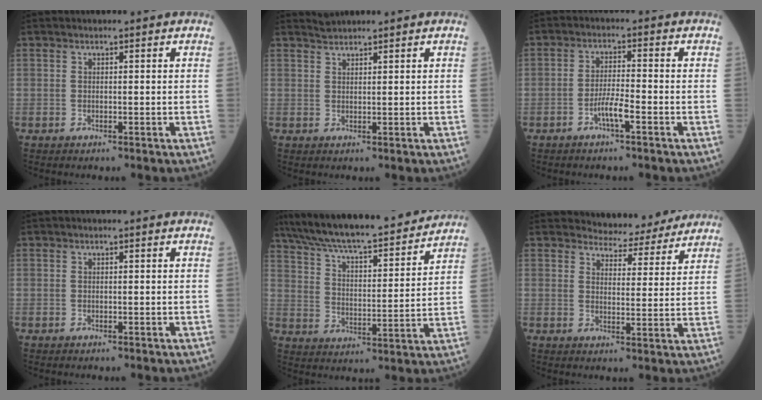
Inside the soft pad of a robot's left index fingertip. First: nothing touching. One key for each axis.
{"total": 1.2, "fx": 1.1, "fy": -0.4, "fz": -0.2, "tx": 0.001, "ty": 0.006, "tz": 0.032}
{"total": 3.6, "fx": -2.1, "fy": 0.1, "fz": 2.9, "tx": -0.056, "ty": -0.007, "tz": -0.044}
{"total": 0.0}
{"total": 22.4, "fx": 19.9, "fy": 3.0, "fz": 9.8, "tx": -0.170, "ty": 0.007, "tz": 0.293}
{"total": 8.5, "fx": 8.2, "fy": 1.9, "fz": 1.0, "tx": -0.010, "ty": -0.006, "tz": 0.098}